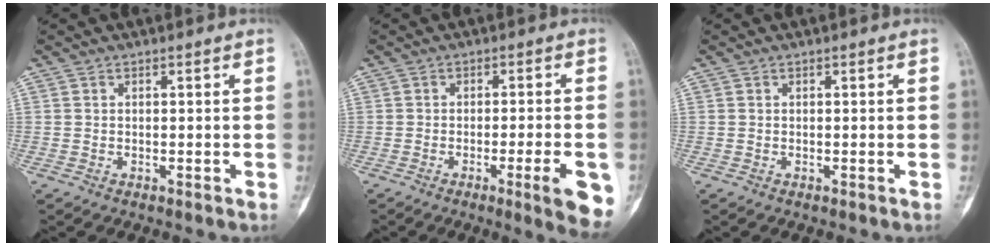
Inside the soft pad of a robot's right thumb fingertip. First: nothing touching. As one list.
[{"total": 9.0, "force": [-3.5, 1.4, 8.2], "torque": [-0.093, -0.002, -0.047]}, {"total": 0.0}]